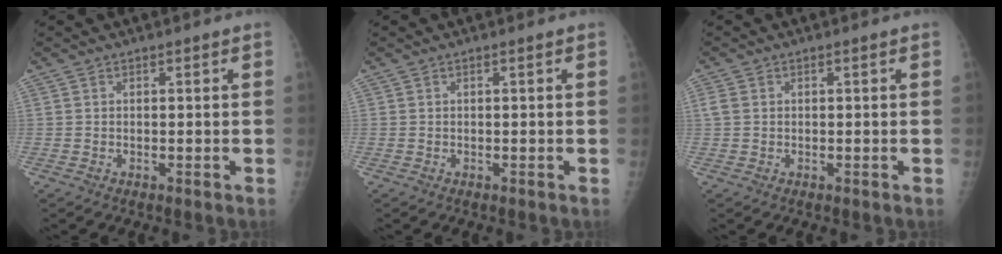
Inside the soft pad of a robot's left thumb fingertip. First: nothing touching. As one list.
[{"total": 0.0}, {"total": 1.6, "force": [0.3, 1.3, 0.9], "torque": [-0.023, 0.004, 0.007]}]